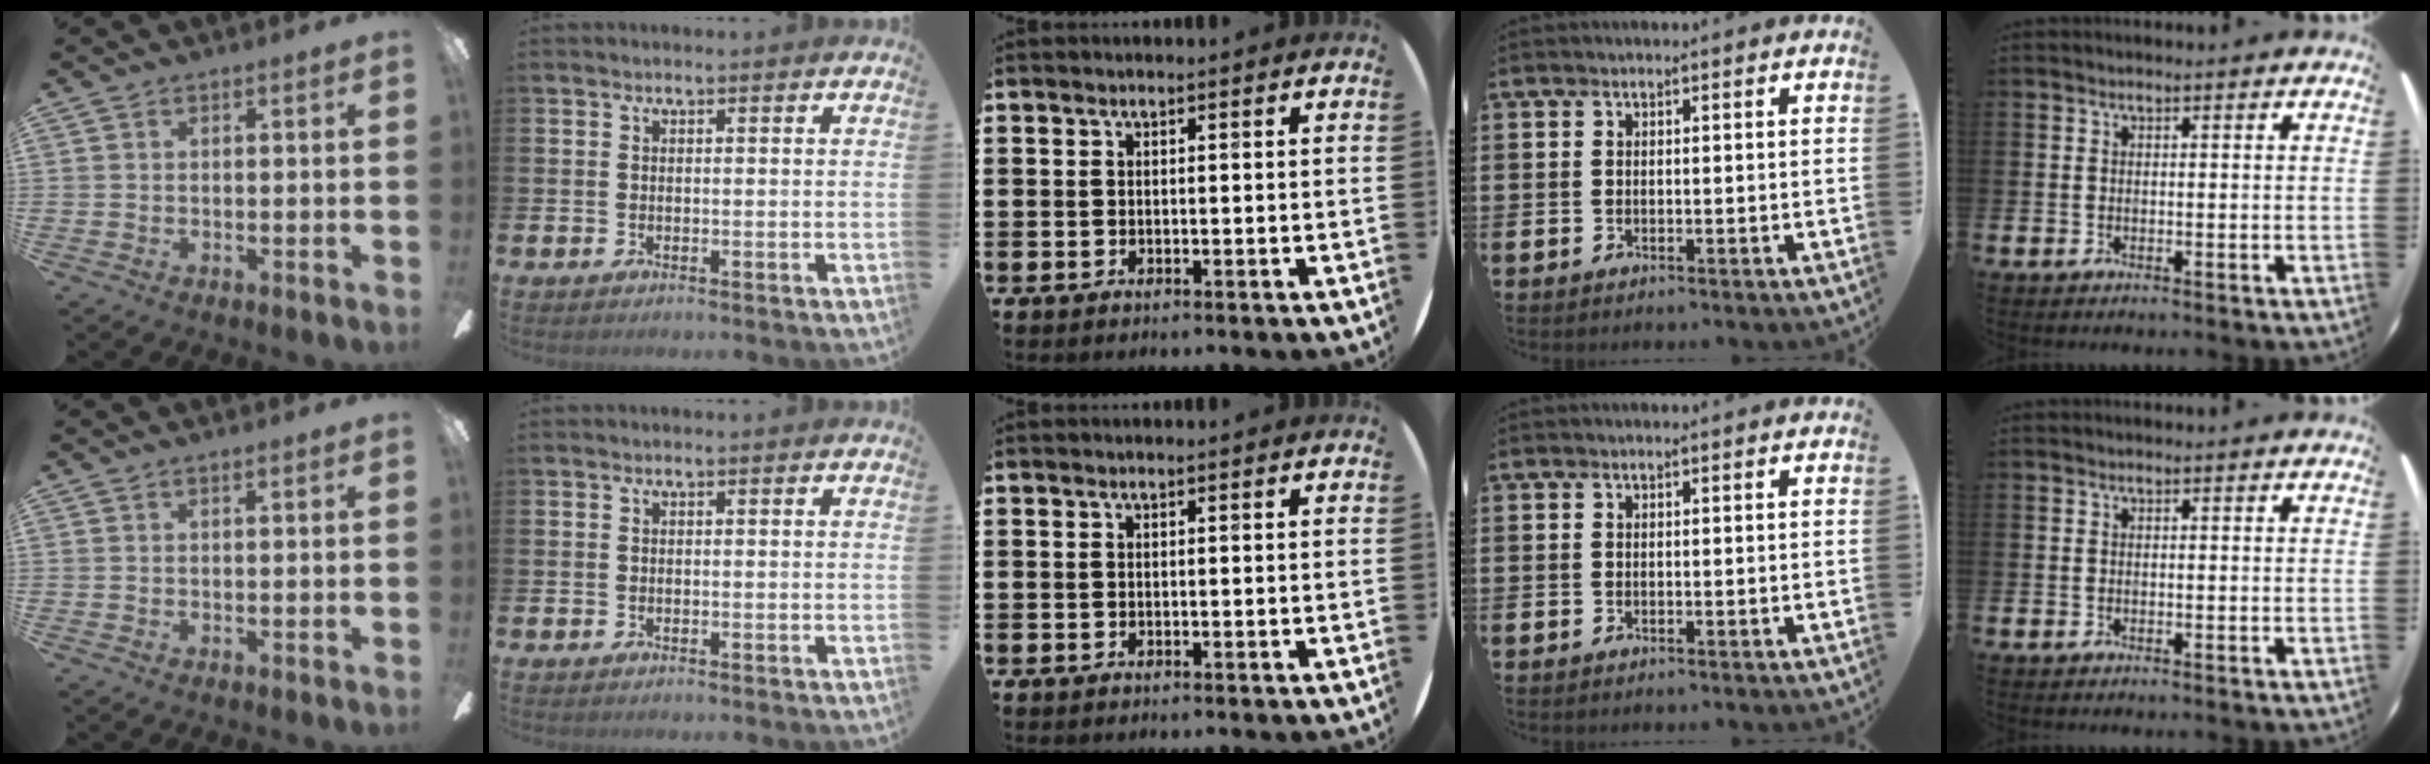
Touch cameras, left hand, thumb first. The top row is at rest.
{}